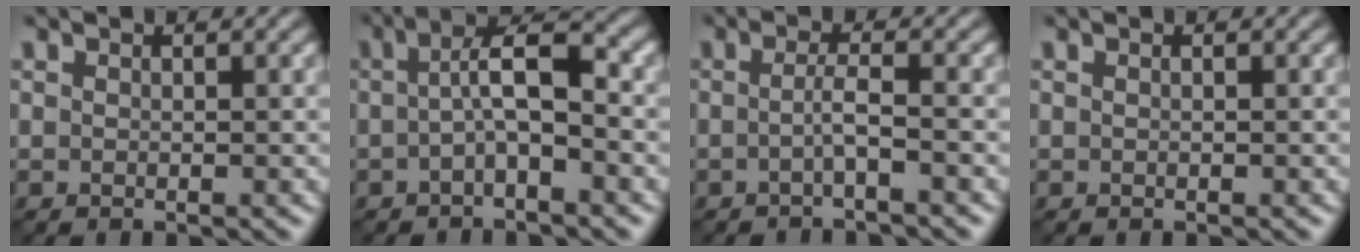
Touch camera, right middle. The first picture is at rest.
{"total": 3.9, "force": [-0.4, 0.9, 3.8], "torque": [-0.066, 0.018, -0.011]}
{"total": 1.8, "force": [-0.7, 0.1, 1.7], "torque": [-0.032, 0.002, -0.019]}
{"total": 0.0}